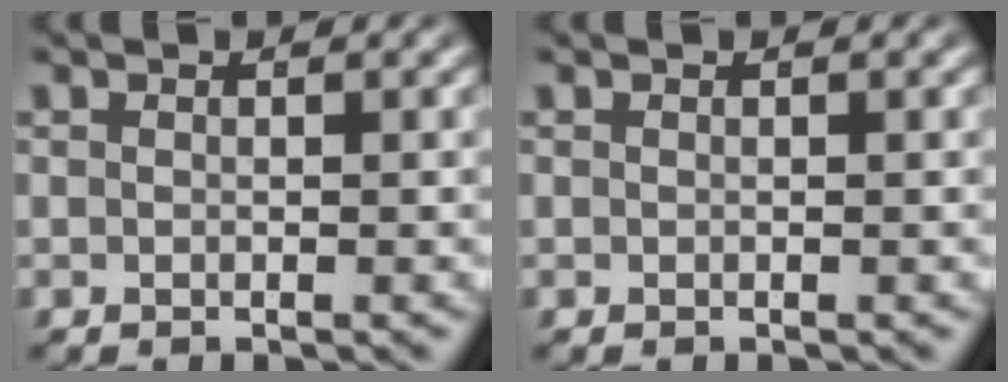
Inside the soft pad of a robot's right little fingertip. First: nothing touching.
{"total": 0.0}